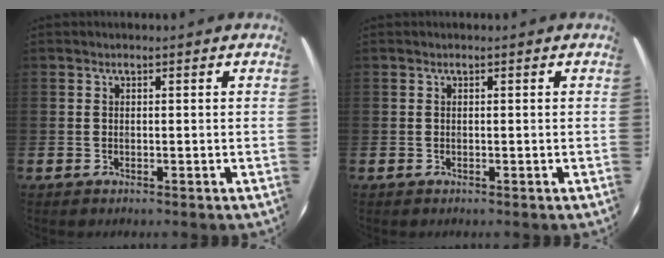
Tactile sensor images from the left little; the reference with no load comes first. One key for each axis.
{"total": 0.0}